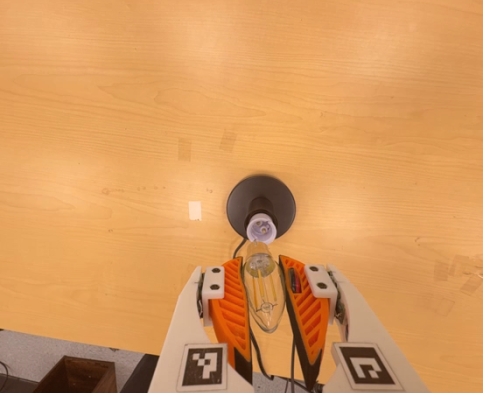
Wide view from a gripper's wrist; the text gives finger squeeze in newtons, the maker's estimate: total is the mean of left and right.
{"total": 20.5, "left": 22.8, "right": 18.2}